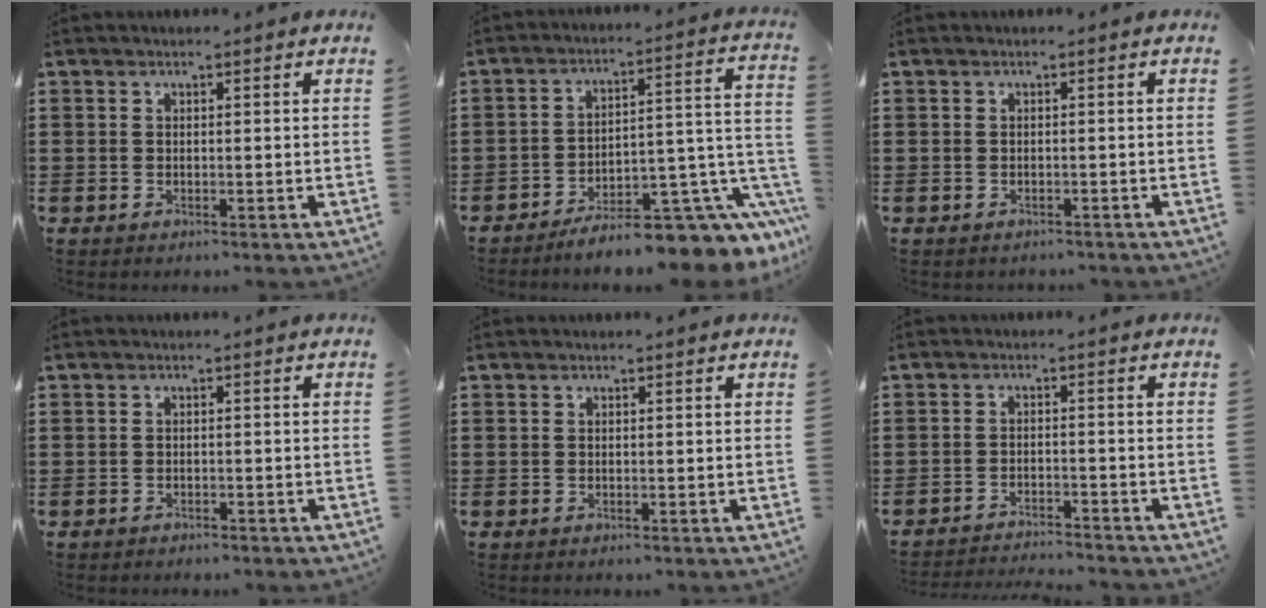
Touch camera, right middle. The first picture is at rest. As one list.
[{"total": 9.3, "force": [-6.7, 2.7, 5.8], "torque": [-0.074, 0.004, -0.118]}, {"total": 0.6, "force": [-0.6, 0.2, 0.0], "torque": [-0.001, 0.000, -0.012]}, {"total": 1.0, "force": [-1.0, 0.2, 0.0], "torque": [-0.004, 0.000, -0.021]}, {"total": 0.0}, {"total": 2.8, "force": [-2.8, -0.1, 0.1], "torque": [-0.008, 0.000, -0.060]}]